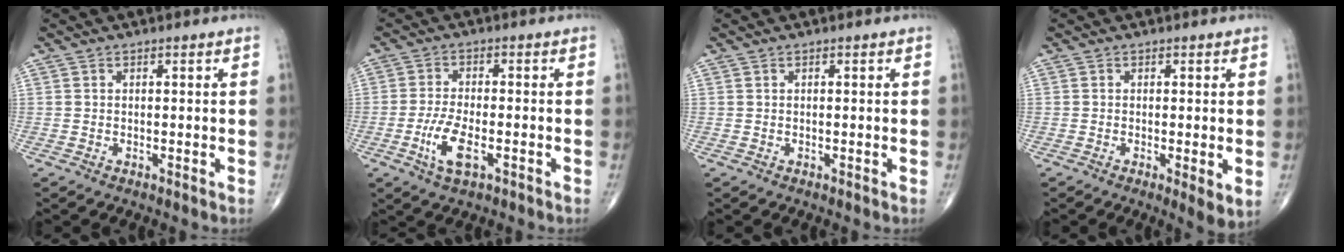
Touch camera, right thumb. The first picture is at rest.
{"total": 6.6, "force": [-2.6, 2.6, 5.5], "torque": [-0.117, 0.006, -0.047]}
{"total": 0.0}
{"total": 3.7, "force": [-0.6, 0.9, 3.6], "torque": [-0.061, -0.014, -0.015]}